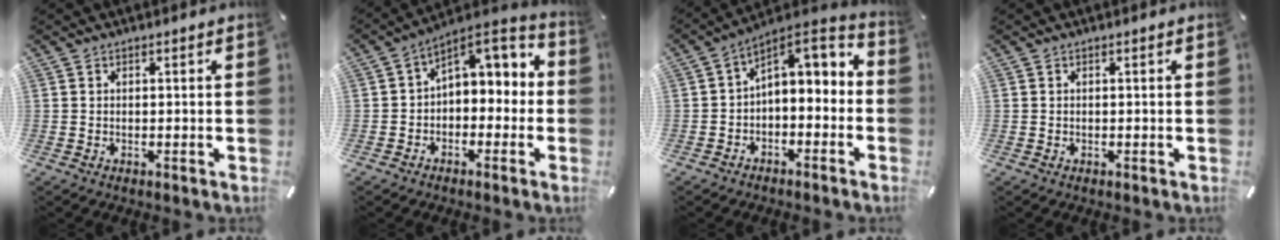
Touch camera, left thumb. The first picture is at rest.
{"total": 6.0, "force": [1.5, 5.1, 2.8], "torque": [-0.034, -0.019, 0.023]}
{"total": 4.5, "force": [1.0, 3.6, 2.5], "torque": [-0.036, -0.027, 0.013]}
{"total": 0.0}